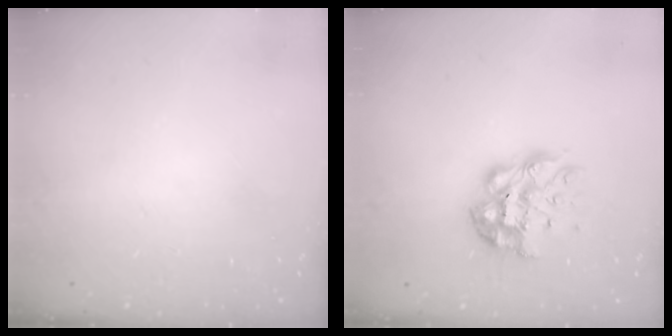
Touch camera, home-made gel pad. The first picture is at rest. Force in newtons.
{"total": 12.2, "press": 12.2, "slide": 1.1}